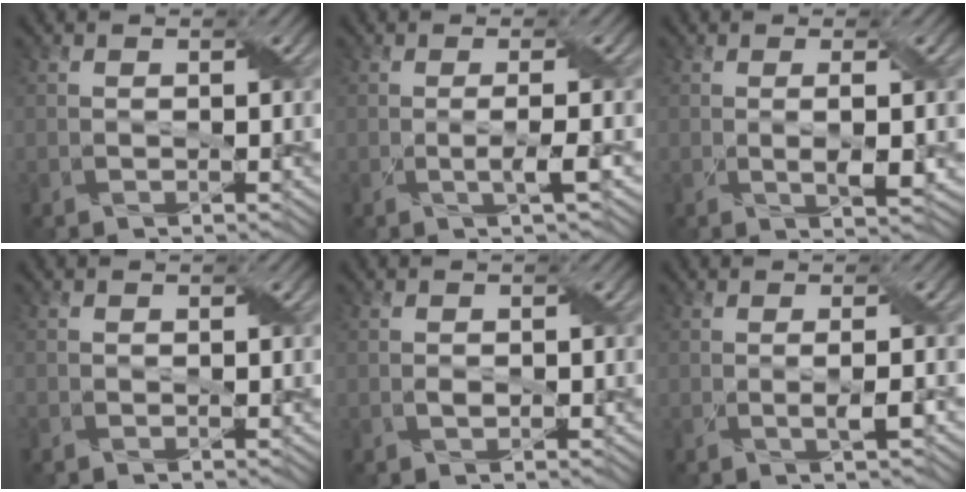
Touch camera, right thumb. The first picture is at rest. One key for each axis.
{"total": 2.3, "fx": -0.3, "fy": 0.2, "fz": 2.3, "tx": -0.045, "ty": 0.003, "tz": -0.009}
{"total": 2.6, "fx": 0.0, "fy": 0.4, "fz": 2.6, "tx": -0.051, "ty": 0.000, "tz": 0.004}
{"total": 0.5, "fx": -0.3, "fy": 0.4, "fz": 0.2, "tx": -0.005, "ty": -0.003, "tz": -0.002}
{"total": 1.0, "fx": -0.2, "fy": 0.6, "fz": 0.7, "tx": -0.014, "ty": -0.001, "tz": -0.002}
{"total": 1.7, "fx": -0.2, "fy": 0.1, "fz": 1.7, "tx": -0.035, "ty": 0.003, "tz": -0.004}